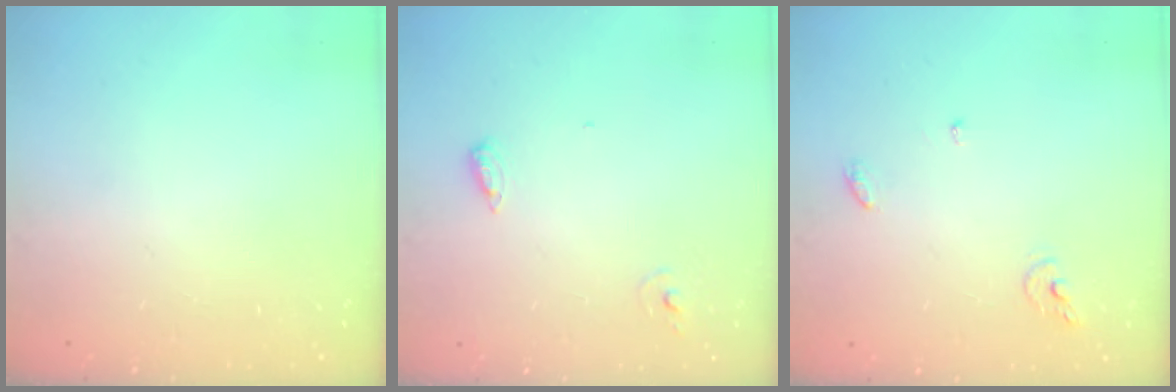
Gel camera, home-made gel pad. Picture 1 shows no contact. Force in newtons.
{"total": 6.0, "press": 5.8, "slide": 1.5}
{"total": 6.2, "press": 6.2, "slide": 0.2}